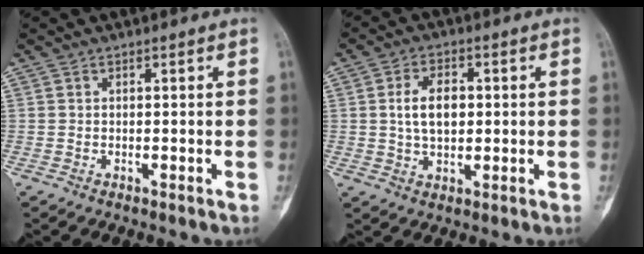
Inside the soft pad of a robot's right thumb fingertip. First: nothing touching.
{"total": 7.3, "force": [0.8, 4.5, 5.7], "torque": [-0.087, 0.005, 0.014]}